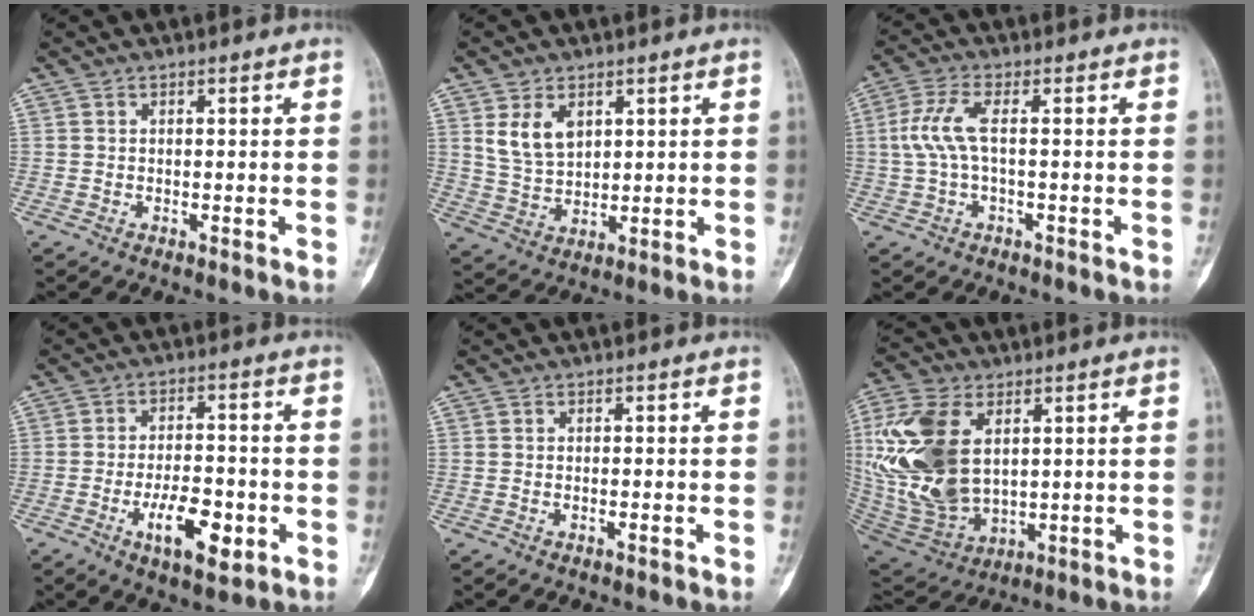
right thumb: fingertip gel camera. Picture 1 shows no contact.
{"total": 7.0, "force": [3.0, 4.5, 4.4], "torque": [-0.068, -0.016, 0.066]}
{"total": 6.0, "force": [0.2, 1.9, 5.7], "torque": [-0.150, 0.016, 0.000]}
{"total": 10.0, "force": [-3.6, 4.4, 8.3], "torque": [-0.127, 0.012, -0.056]}
{"total": 0.6, "force": [-0.2, 0.1, 0.6], "torque": [-0.010, 0.005, -0.003]}
{"total": 20.7, "force": [3.9, 12.7, 15.9], "torque": [-0.340, -0.023, 0.087]}